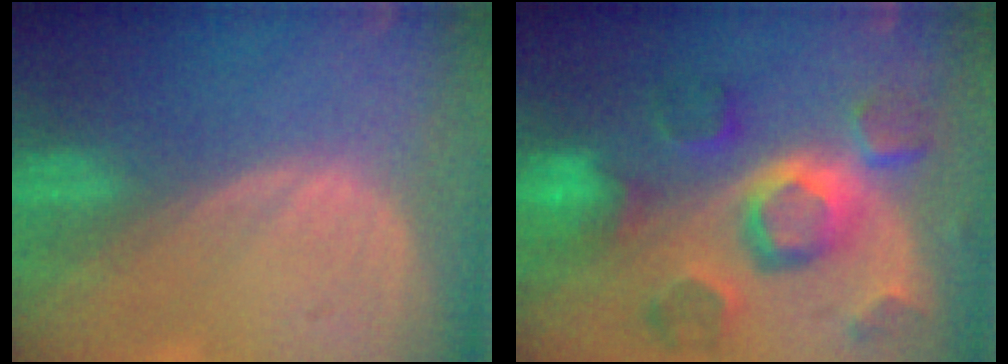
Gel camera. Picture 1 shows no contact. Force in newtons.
{"total": 11.3, "press": 10.0, "slide": 5.3}